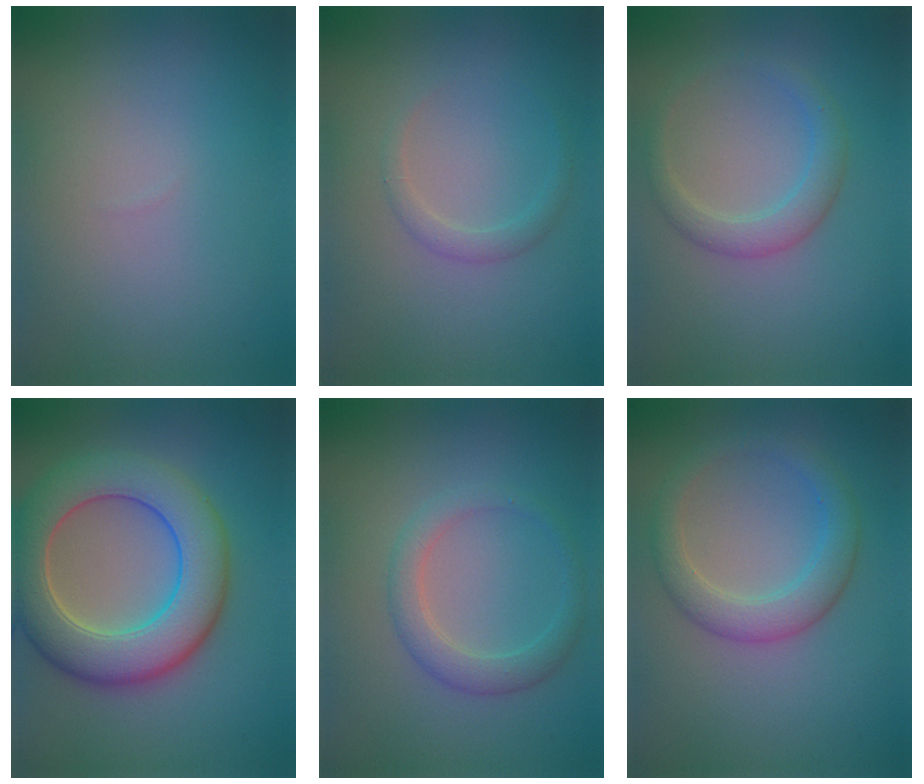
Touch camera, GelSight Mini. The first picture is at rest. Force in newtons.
{"total": 1.3, "press": 1.3, "slide": 0.0}
{"total": 2.7, "press": 2.6, "slide": 0.2}
{"total": 9.0, "press": 9.0, "slide": 0.6}
{"total": 2.7, "press": 2.7, "slide": 0.1}
{"total": 3.7, "press": 3.7, "slide": 0.1}